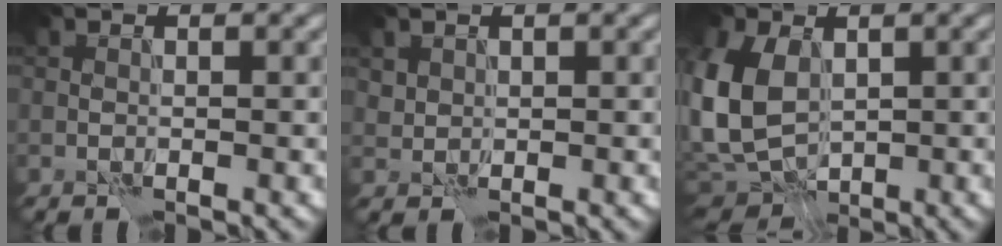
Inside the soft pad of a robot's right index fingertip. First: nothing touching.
{"total": 1.2, "force": [0.8, 0.9, 0.2], "torque": [-0.006, -0.002, 0.019]}
{"total": 9.6, "force": [0.1, 6.8, 6.8], "torque": [-0.173, -0.015, 0.001]}